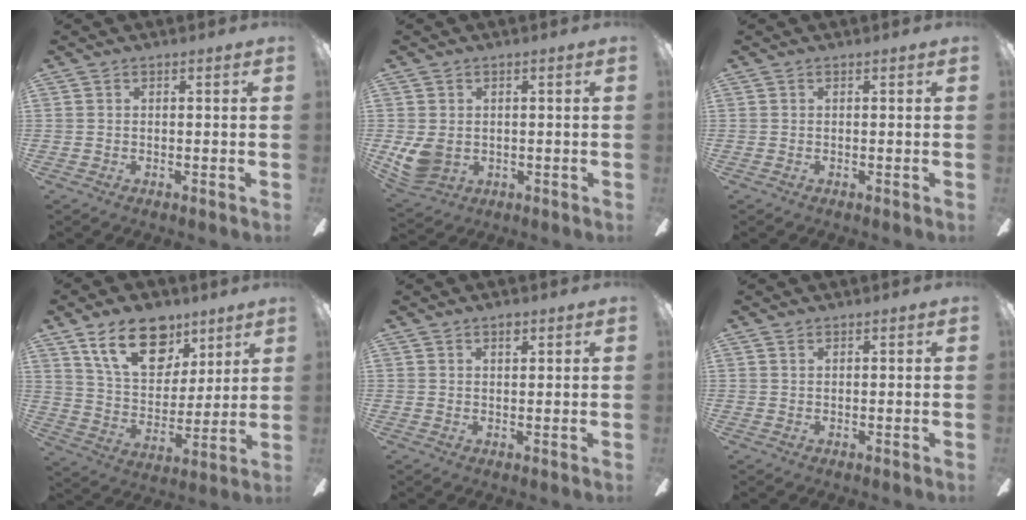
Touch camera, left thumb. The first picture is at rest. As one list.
[{"total": 6.5, "force": [0.0, 5.3, 3.8], "torque": [-0.086, 0.001, 0.003]}, {"total": 0.0}, {"total": 18.8, "force": [10.9, 11.3, 10.4], "torque": [-0.156, -0.046, 0.197]}, {"total": 2.0, "force": [1.5, 1.0, 0.9], "torque": [-0.005, -0.005, 0.023]}, {"total": 0.7, "force": [0.5, 0.4, 0.3], "torque": [-0.007, 0.002, 0.010]}]